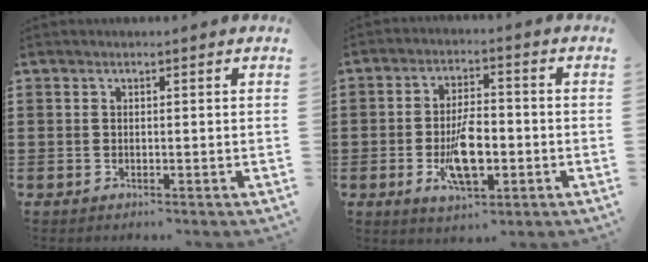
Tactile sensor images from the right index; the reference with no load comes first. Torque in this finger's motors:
{"motor_torque": [1.77, 0.37, 0.64, 0.21]}